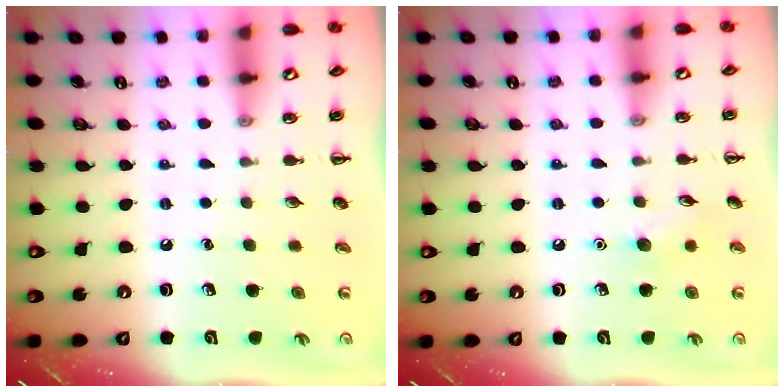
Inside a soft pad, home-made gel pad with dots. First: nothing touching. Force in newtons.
{"total": 5.5, "press": 5.4, "slide": 1.3}